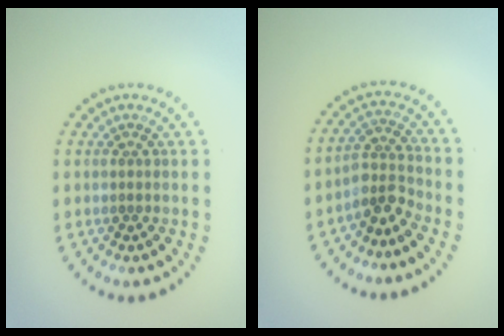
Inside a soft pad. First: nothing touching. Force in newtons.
{"total": 2.8, "press": 2.0, "slide": 1.9}